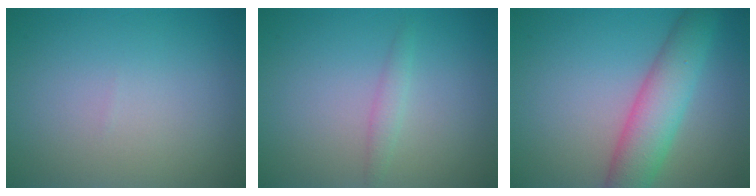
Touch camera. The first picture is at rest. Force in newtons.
{"total": 1.2, "press": 1.2, "slide": 0.1}
{"total": 5.6, "press": 5.6, "slide": 0.2}